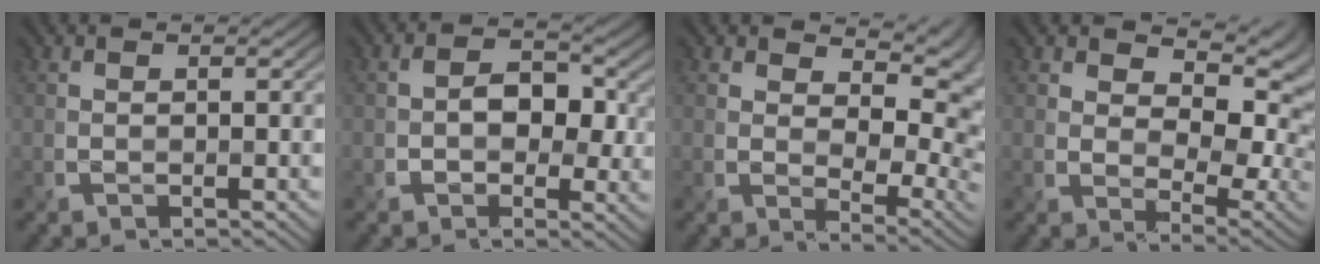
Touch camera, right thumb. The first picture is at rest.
{"total": 5.2, "force": [0.0, 4.0, 3.4], "torque": [-0.048, -0.006, -0.004]}
{"total": 9.5, "force": [4.6, 5.1, 6.6], "torque": [-0.103, -0.014, 0.085]}
{"total": 10.7, "force": [3.6, 6.8, 7.5], "torque": [-0.115, -0.015, 0.073]}